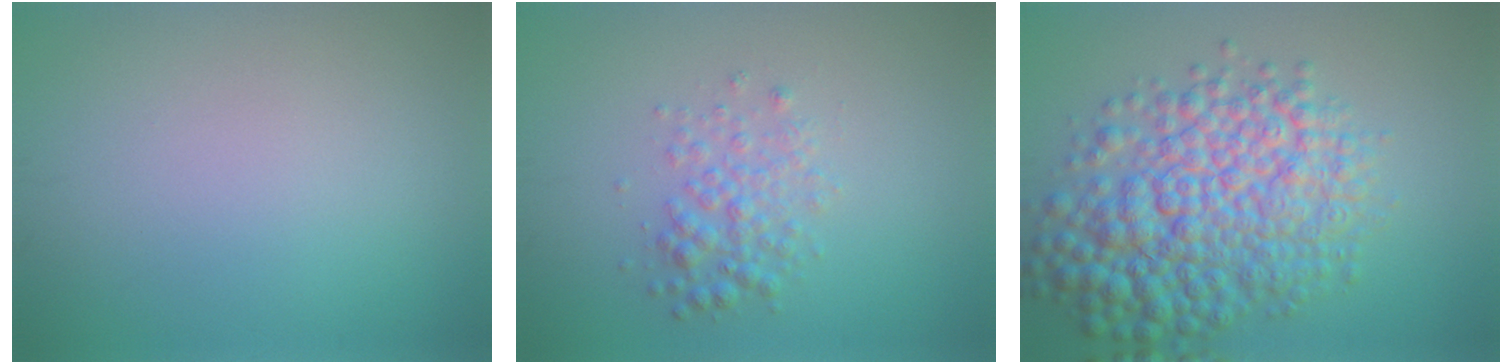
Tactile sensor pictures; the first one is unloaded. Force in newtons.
{"total": 2.5, "press": 2.5, "slide": 0.0}
{"total": 9.8, "press": 9.8, "slide": 0.2}